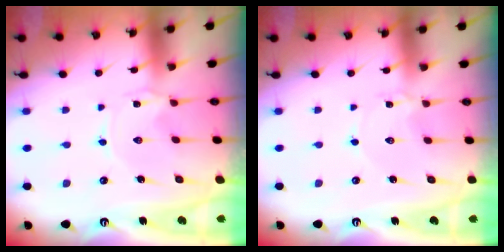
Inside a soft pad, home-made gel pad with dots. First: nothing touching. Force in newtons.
{"total": 1.4, "press": 1.4, "slide": 0.1}